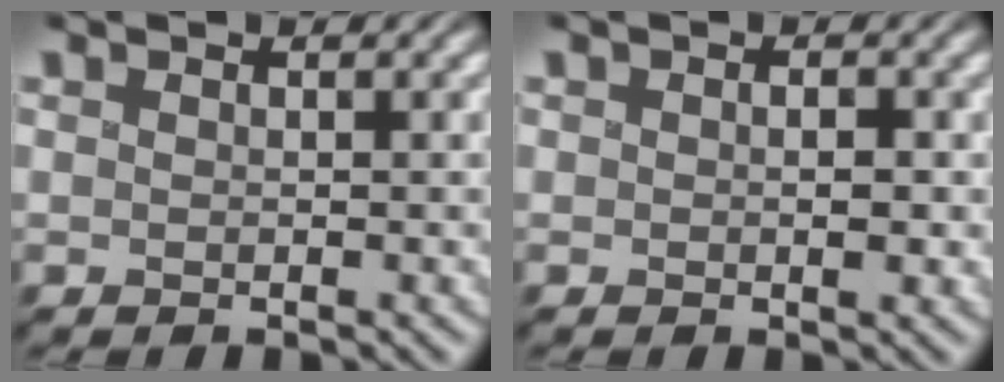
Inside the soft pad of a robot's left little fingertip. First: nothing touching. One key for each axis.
{"total": 0.8, "fx": -0.8, "fy": -0.1, "fz": 0.2, "tx": -0.021, "ty": -0.005, "tz": 0.009}